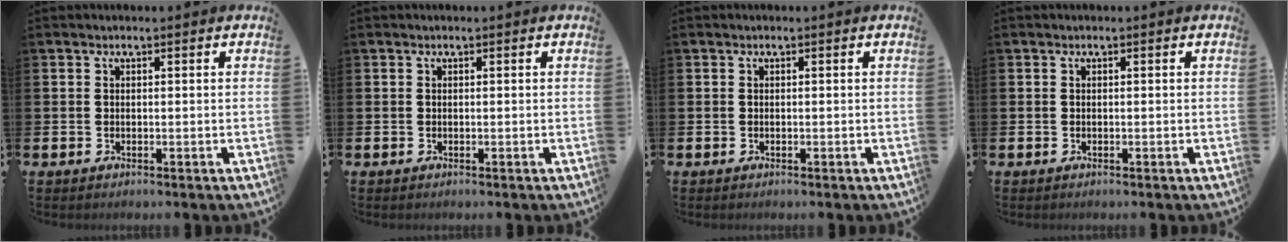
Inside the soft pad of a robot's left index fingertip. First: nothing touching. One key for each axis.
{"total": 0.0}
{"total": 0.0}
{"total": 0.0}